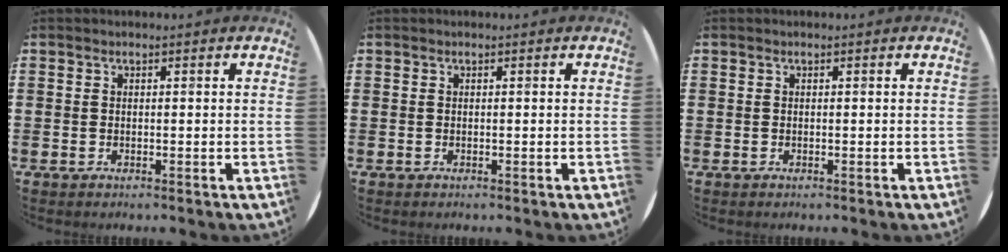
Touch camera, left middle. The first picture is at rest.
{"total": 0.0}
{"total": 0.0}